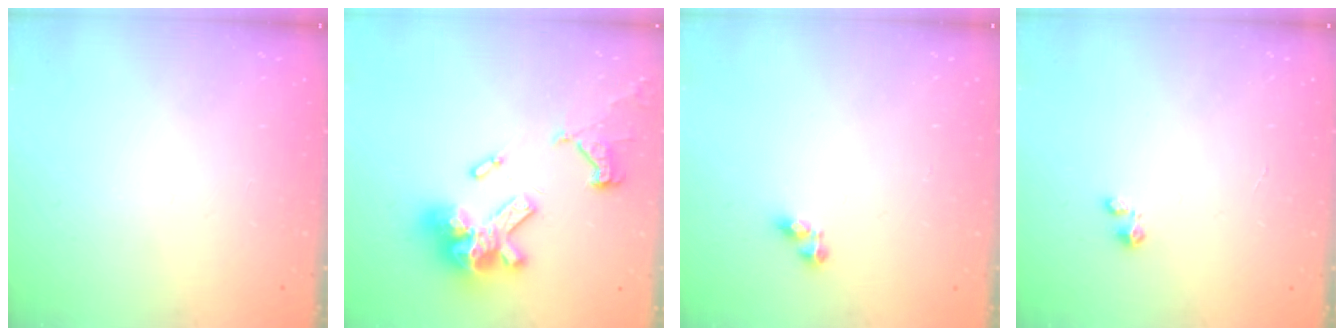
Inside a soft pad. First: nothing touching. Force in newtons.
{"total": 18.3, "press": 18.1, "slide": 2.1}
{"total": 4.7, "press": 4.7, "slide": 0.5}
{"total": 1.3, "press": 1.3, "slide": 0.3}